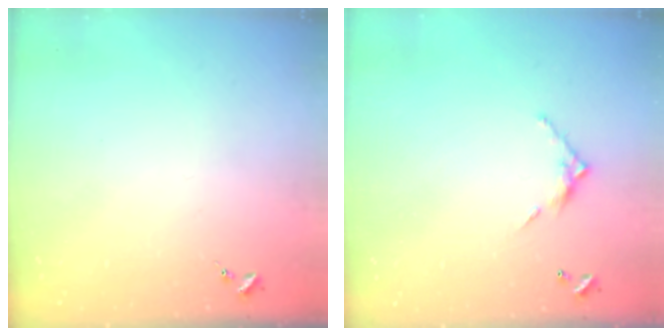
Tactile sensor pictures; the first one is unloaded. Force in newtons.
{"total": 6.7, "press": 6.7, "slide": 0.4}